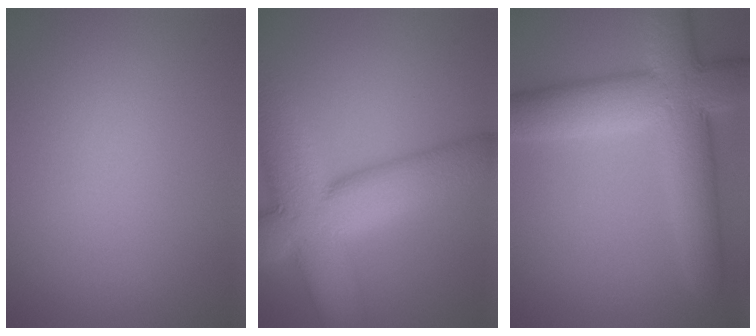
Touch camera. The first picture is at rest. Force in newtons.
{"total": 13.0, "press": 13.0, "slide": 0.9}
{"total": 9.5, "press": 9.4, "slide": 0.5}